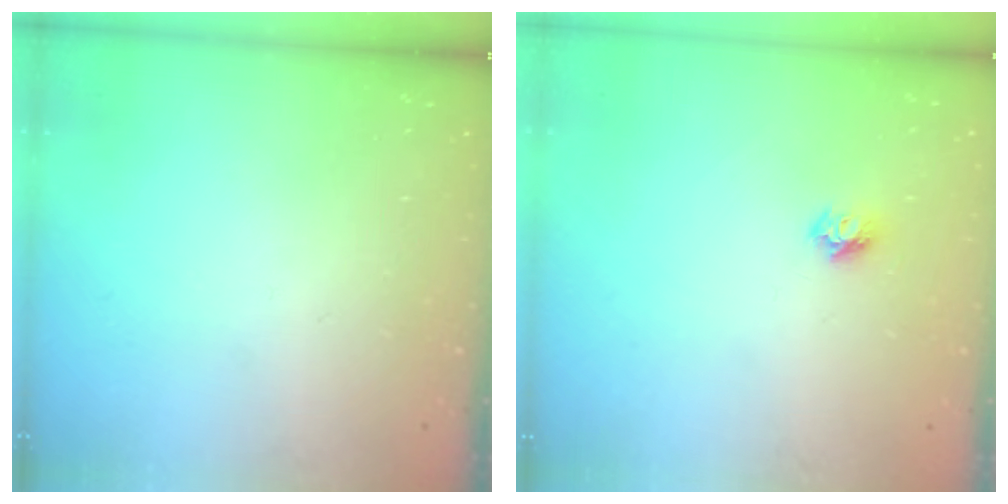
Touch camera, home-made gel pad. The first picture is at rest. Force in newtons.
{"total": 5.5, "press": 5.5, "slide": 0.3}